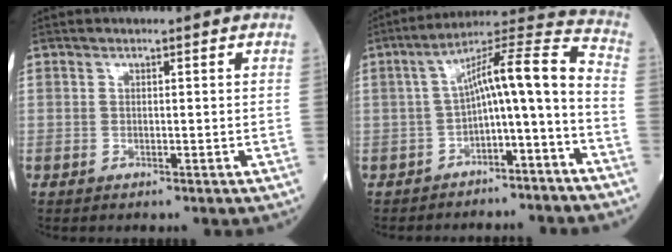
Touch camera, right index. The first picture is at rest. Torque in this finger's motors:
{"motor_torque": [0.96, -0.12, 0.50, 0.15]}